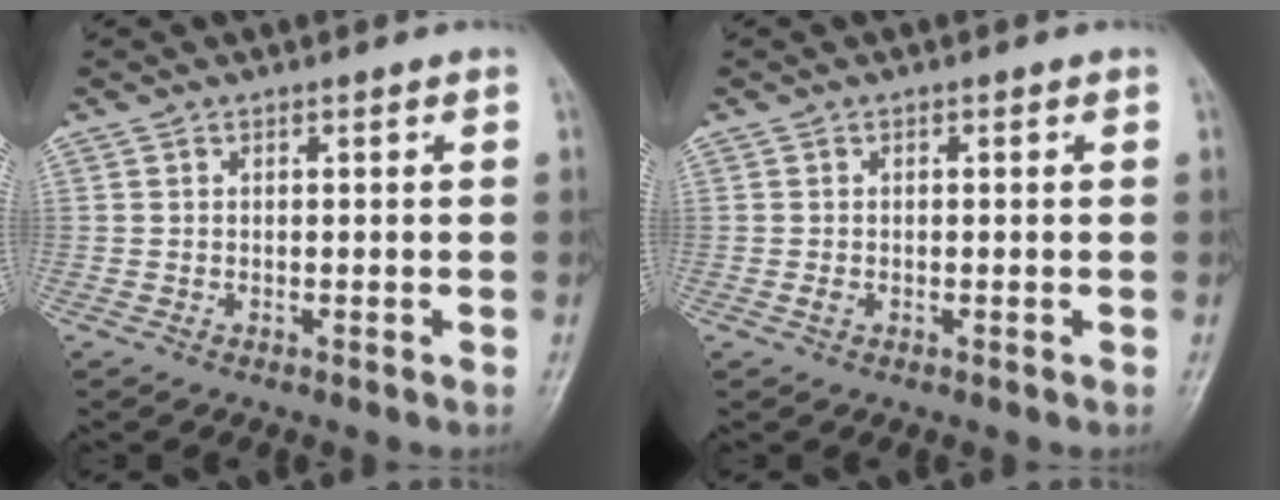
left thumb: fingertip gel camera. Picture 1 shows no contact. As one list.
[{"total": 0.9, "force": [-0.2, 0.6, 0.5], "torque": [-0.010, -0.002, -0.006]}]